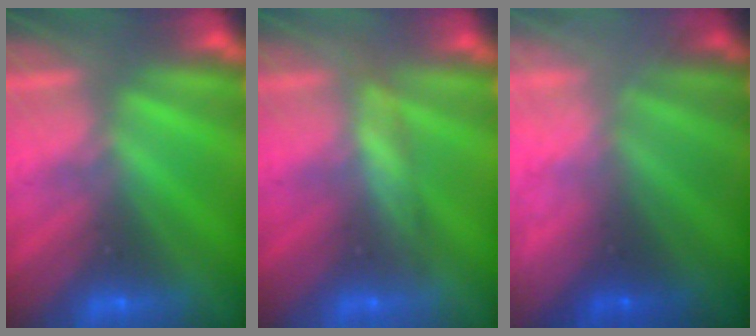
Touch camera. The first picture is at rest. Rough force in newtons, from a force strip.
{"total": 2.4}
{"total": 5.6}